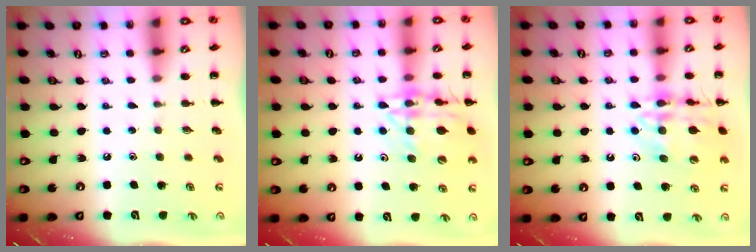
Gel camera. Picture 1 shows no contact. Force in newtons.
{"total": 16.3, "press": 16.3, "slide": 1.1}
{"total": 15.8, "press": 15.7, "slide": 2.0}